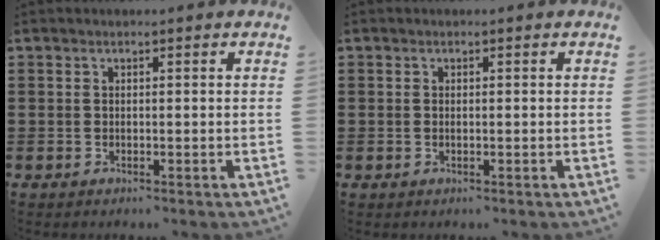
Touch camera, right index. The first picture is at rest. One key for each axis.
{"total": 0.0}